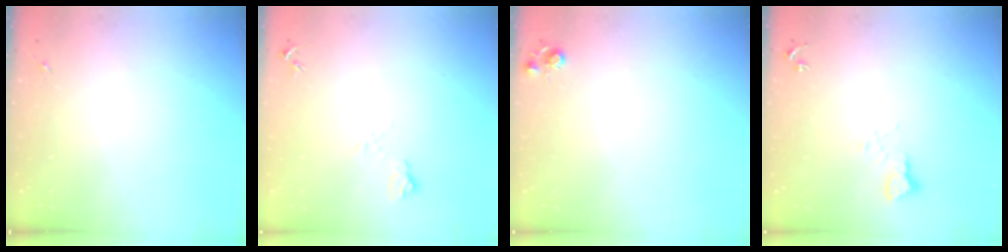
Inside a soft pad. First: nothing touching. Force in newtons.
{"total": 6.3, "press": 6.3, "slide": 0.7}
{"total": 5.1, "press": 5.0, "slide": 0.5}
{"total": 4.2, "press": 4.1, "slide": 0.4}